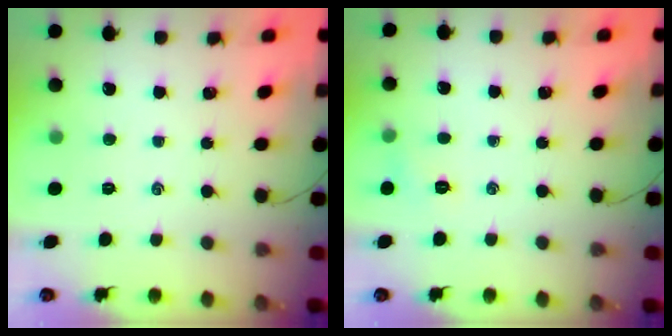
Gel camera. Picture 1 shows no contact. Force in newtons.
{"total": 5.7, "press": 5.5, "slide": 1.5}